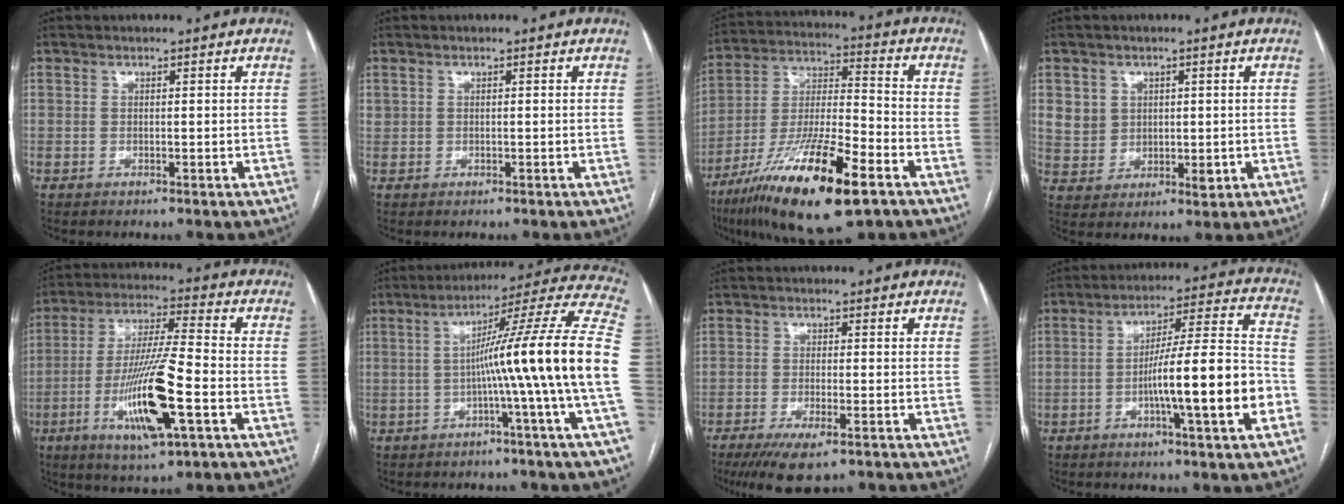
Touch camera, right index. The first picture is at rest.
{"total": 0.6, "force": [0.3, 0.5, 0.1], "torque": [0.006, 0.008, 0.006]}
{"total": 20.8, "force": [-11.6, 3.5, 17.0], "torque": [-0.319, -0.035, -0.201]}
{"total": 5.8, "force": [1.9, 5.3, 1.7], "torque": [-0.026, 0.004, 0.045]}
{"total": 15.1, "force": [-5.0, 1.3, 14.2], "torque": [-0.277, -0.015, -0.089]}
{"total": 18.5, "force": [-2.7, -3.0, 18.0], "torque": [-0.241, 0.018, -0.057]}
{"total": 6.8, "force": [-4.4, 1.6, 5.0], "torque": [-0.089, -0.015, -0.067]}
{"total": 15.0, "force": [-4.5, 0.3, 14.3], "torque": [-0.224, 0.012, -0.070]}